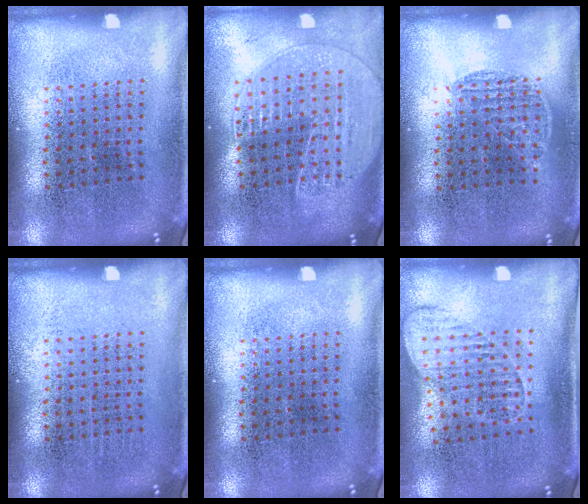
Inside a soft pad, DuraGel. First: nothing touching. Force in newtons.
{"total": 1.9, "press": 1.7, "slide": 0.8}
{"total": 0.8, "press": 0.7, "slide": 0.5}
{"total": 0.0}
{"total": 0.0}
{"total": 1.4, "press": 1.2, "slide": 0.9}